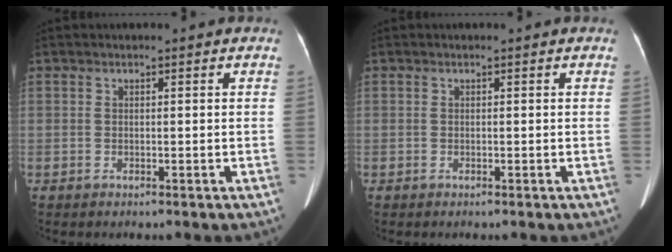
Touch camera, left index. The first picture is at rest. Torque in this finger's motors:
{"motor_torque": [0.19, 0.00, -0.13, -0.01]}